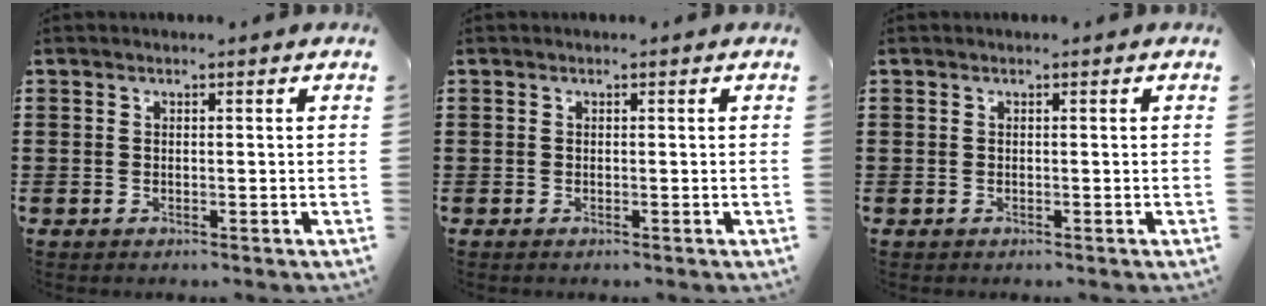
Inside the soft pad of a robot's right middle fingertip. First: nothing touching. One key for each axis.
{"total": 0.0}
{"total": 0.0}